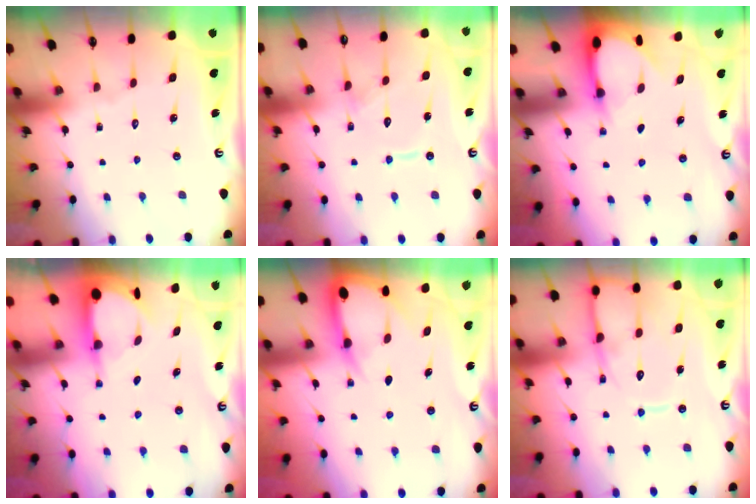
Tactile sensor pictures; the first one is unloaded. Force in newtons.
{"total": 10.6, "press": 10.6, "slide": 0.9}
{"total": 3.1, "press": 3.1, "slide": 0.3}
{"total": 3.9, "press": 3.9, "slide": 0.3}
{"total": 5.8, "press": 5.8, "slide": 0.6}
{"total": 11.9, "press": 11.8, "slide": 1.3}